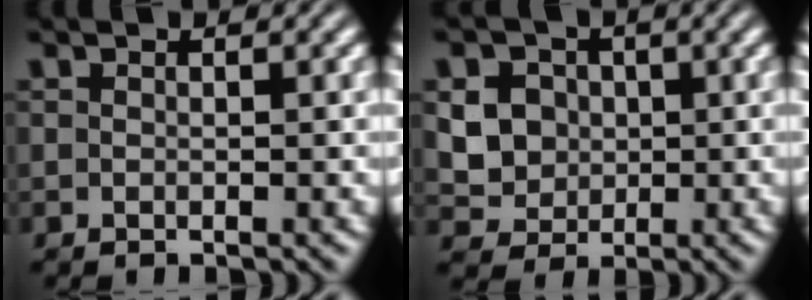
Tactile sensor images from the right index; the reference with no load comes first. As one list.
[{"total": 7.5, "force": [0.1, 6.9, 2.9], "torque": [-0.074, -0.029, 0.007]}]